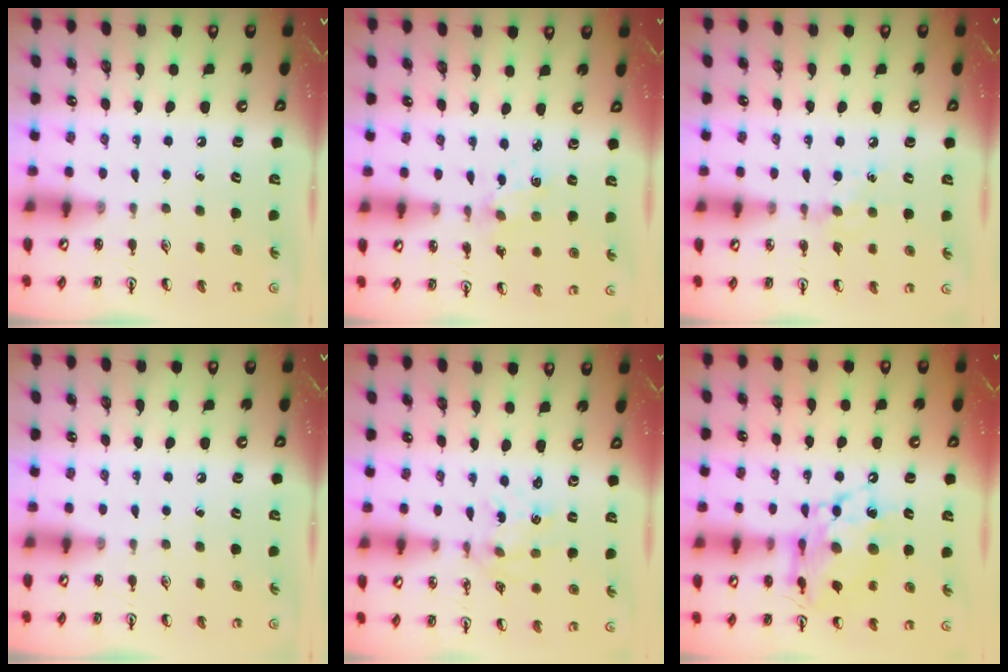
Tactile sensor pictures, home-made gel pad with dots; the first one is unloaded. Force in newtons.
{"total": 1.5, "press": 1.4, "slide": 0.5}
{"total": 6.8, "press": 6.8, "slide": 0.9}
{"total": 0.0}
{"total": 1.2, "press": 1.2, "slide": 0.2}
{"total": 13.6, "press": 13.5, "slide": 1.4}